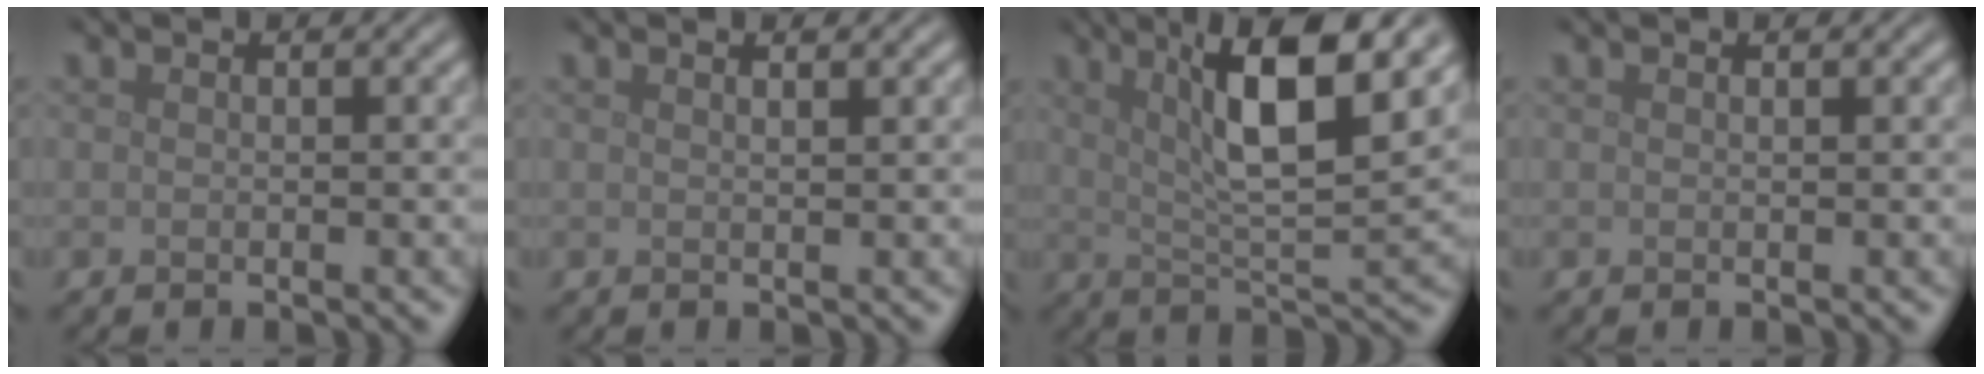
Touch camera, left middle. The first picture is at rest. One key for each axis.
{"total": 1.0, "fx": 0.7, "fy": 0.3, "fz": 0.7, "tx": -0.005, "ty": 0.001, "tz": 0.005}
{"total": 10.0, "fx": 4.2, "fy": 2.3, "fz": 8.8, "tx": -0.136, "ty": 0.006, "tz": 0.072}
{"total": 0.0}